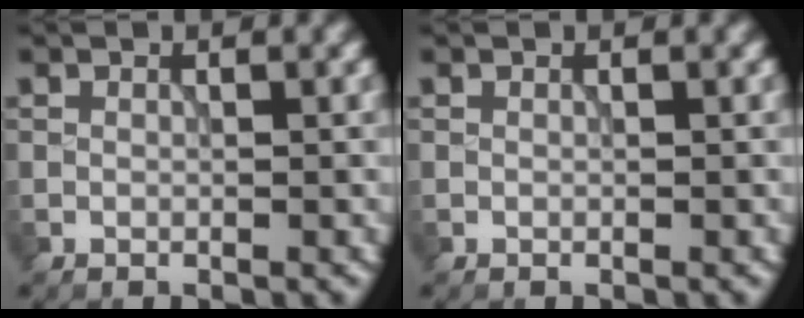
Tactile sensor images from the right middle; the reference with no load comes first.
{"total": 0.0}